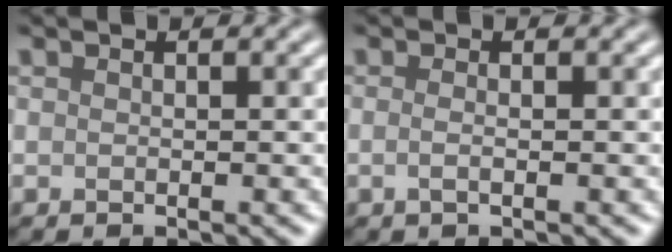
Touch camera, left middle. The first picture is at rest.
{"total": 1.2, "force": [-0.2, 0.5, 1.1], "torque": [-0.019, -0.005, -0.009]}